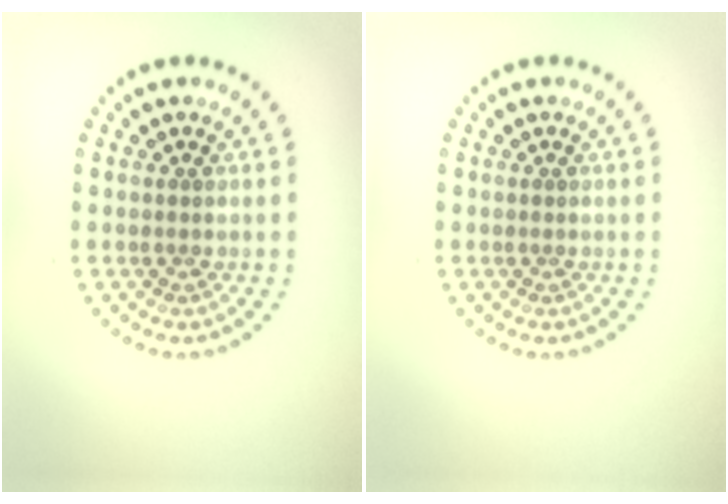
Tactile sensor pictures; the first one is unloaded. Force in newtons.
{"total": 0.0}